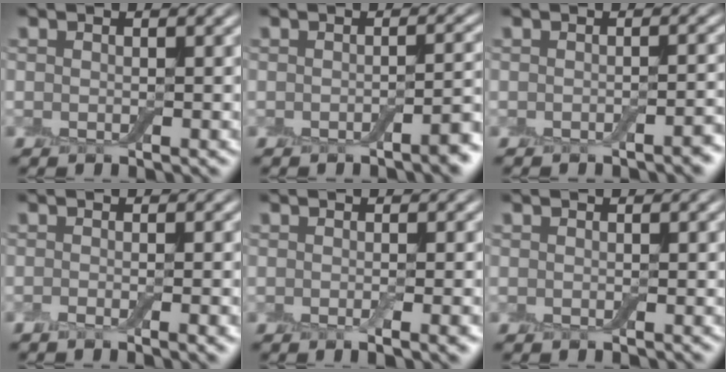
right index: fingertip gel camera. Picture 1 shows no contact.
{"total": 2.2, "force": [-1.2, 0.5, 1.8], "torque": [-0.021, 0.006, -0.022]}
{"total": 1.6, "force": [-1.1, 0.3, 1.1], "torque": [-0.009, 0.002, -0.017]}
{"total": 2.4, "force": [-1.1, 0.6, 2.0], "torque": [-0.023, -0.001, -0.019]}
{"total": 2.4, "force": [-0.7, 0.5, 2.3], "torque": [-0.027, -0.004, -0.011]}
{"total": 0.0}